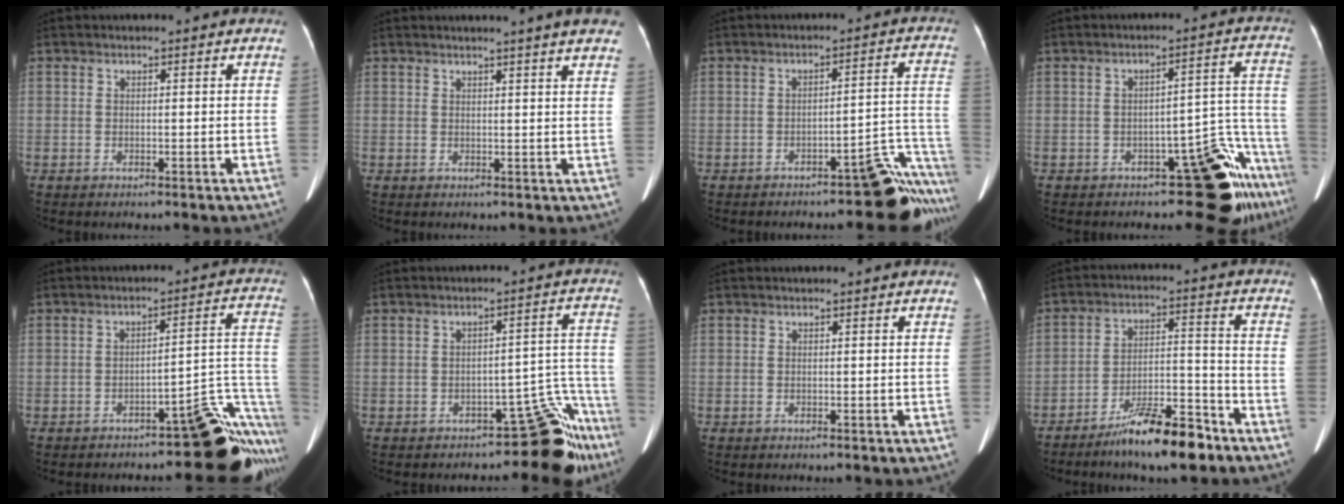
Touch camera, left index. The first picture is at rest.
{"total": 8.3, "force": [6.9, 0.0, 4.5], "torque": [-0.052, 0.004, 0.059]}
{"total": 10.9, "force": [-9.6, 2.0, 4.8], "torque": [-0.008, 0.043, -0.124]}
{"total": 12.2, "force": [-8.5, 2.6, 8.4], "torque": [-0.068, 0.051, -0.112]}
{"total": 15.8, "force": [-12.0, 3.3, 9.7], "torque": [-0.009, 0.054, -0.142]}
{"total": 8.6, "force": [-7.4, 2.7, 3.5], "torque": [0.006, 0.064, -0.098]}
{"total": 0.0}
{"total": 11.0, "force": [-8.4, 1.8, 6.9], "torque": [-0.117, 0.003, -0.144]}